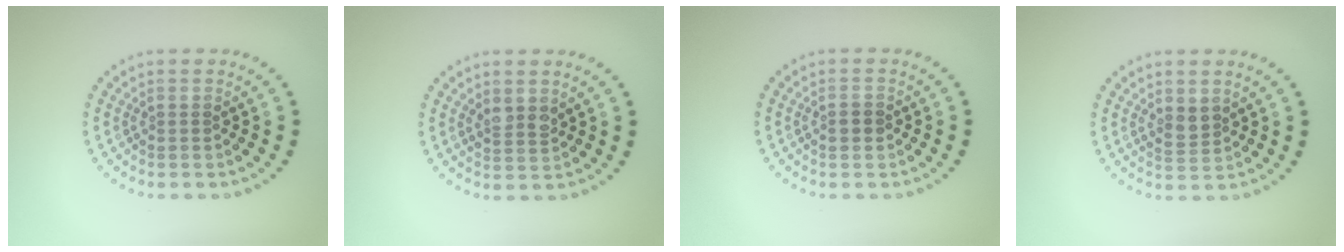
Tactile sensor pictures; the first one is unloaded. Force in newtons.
{"total": 1.6, "press": 1.4, "slide": 0.7}
{"total": 1.3, "press": 1.2, "slide": 0.2}
{"total": 1.7, "press": 1.4, "slide": 0.8}